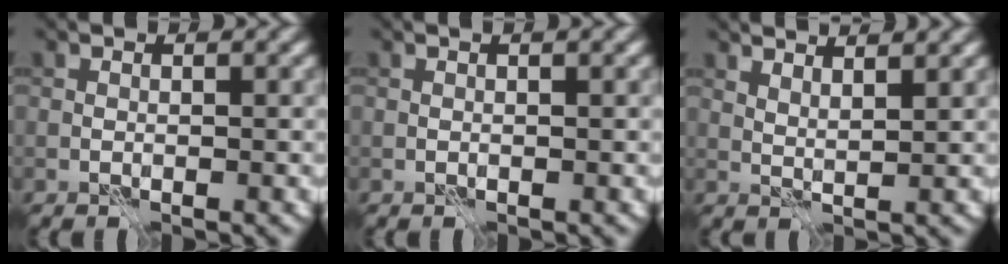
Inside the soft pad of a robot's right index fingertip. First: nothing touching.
{"total": 0.9, "force": [0.4, 0.1, 0.8], "torque": [-0.016, 0.003, 0.002]}
{"total": 3.8, "force": [3.0, 1.0, 2.1], "torque": [-0.022, 0.014, 0.029]}